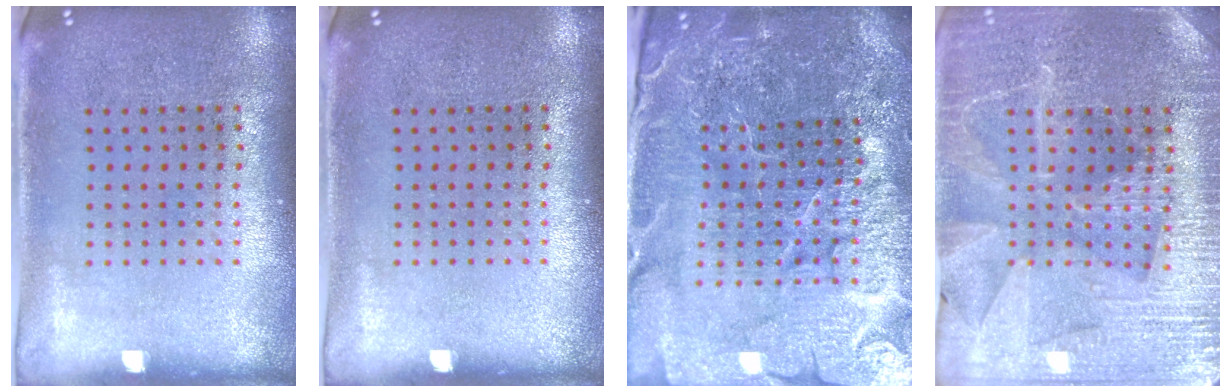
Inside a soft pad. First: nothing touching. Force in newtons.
{"total": 0.0}
{"total": 6.0, "press": 5.3, "slide": 2.6}
{"total": 3.8, "press": 3.7, "slide": 1.2}